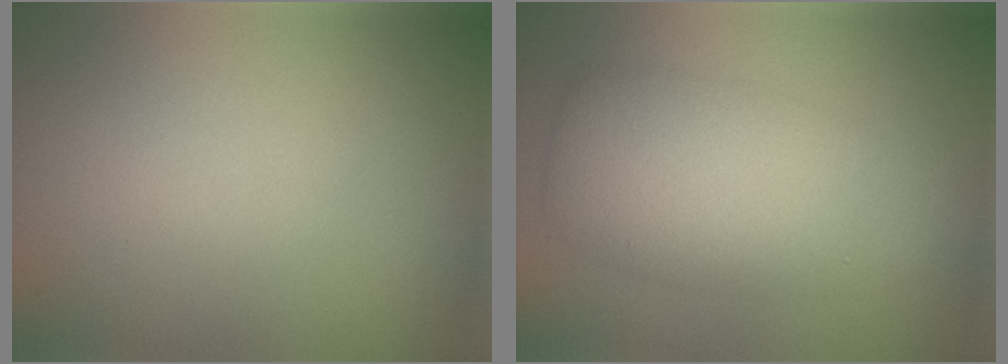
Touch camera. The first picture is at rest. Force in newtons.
{"total": 6.7, "press": 6.7, "slide": 0.0}